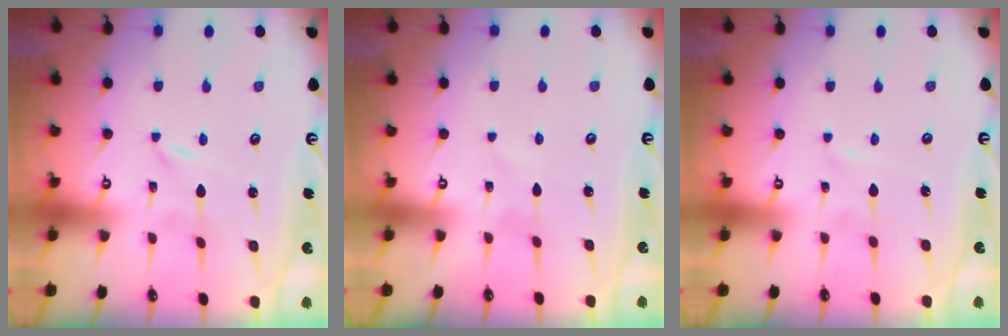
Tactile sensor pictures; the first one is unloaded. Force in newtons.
{"total": 1.8, "press": 1.8, "slide": 0.2}
{"total": 1.6, "press": 1.6, "slide": 0.2}